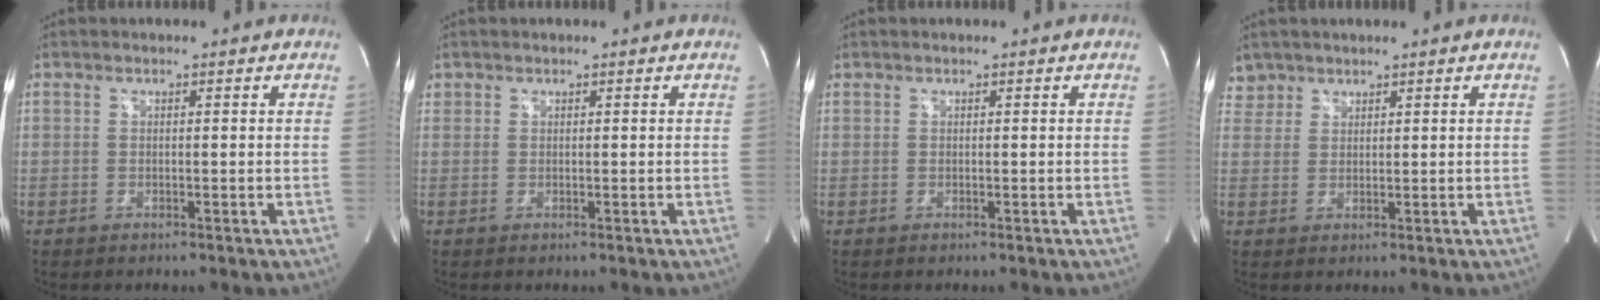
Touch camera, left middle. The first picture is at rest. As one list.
[{"total": 0.6, "force": [0.4, 0.4, 0.0], "torque": [0.001, 0.005, 0.008]}, {"total": 0.0}, {"total": 2.6, "force": [2.2, 1.4, -0.5], "torque": [0.014, 0.009, 0.041]}]